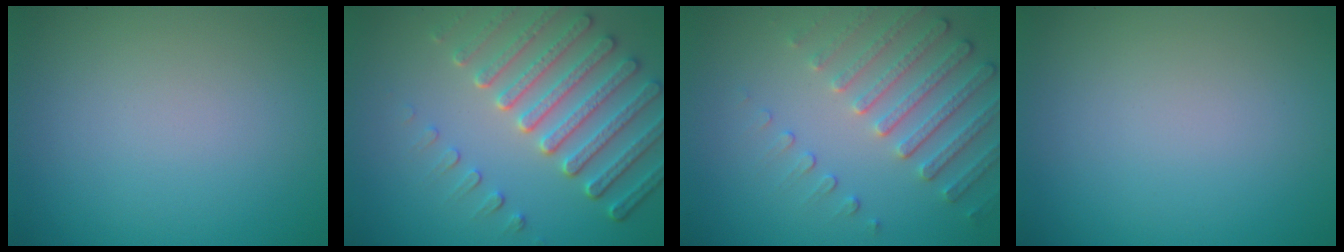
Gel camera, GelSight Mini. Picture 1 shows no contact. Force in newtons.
{"total": 6.3, "press": 5.2, "slide": 3.6}
{"total": 4.9, "press": 3.6, "slide": 3.3}
{"total": 0.0}